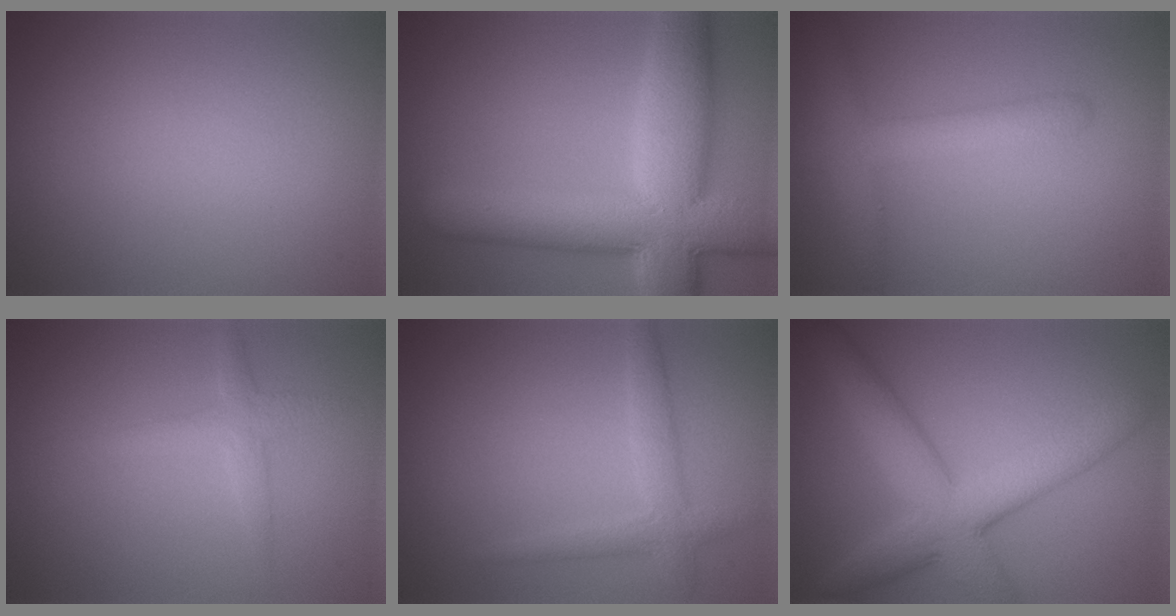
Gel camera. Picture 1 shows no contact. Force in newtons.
{"total": 11.1, "press": 11.1, "slide": 0.4}
{"total": 4.0, "press": 4.0, "slide": 0.3}
{"total": 1.9, "press": 1.9, "slide": 0.0}
{"total": 2.3, "press": 2.3, "slide": 0.0}
{"total": 7.2, "press": 7.2, "slide": 0.1}